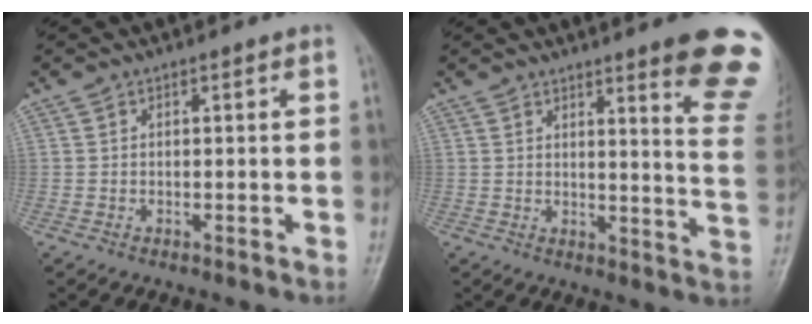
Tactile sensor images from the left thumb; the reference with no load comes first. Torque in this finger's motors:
{"motor_torque": [3.43, 1.56, 1.63, -1.14, 0.33]}